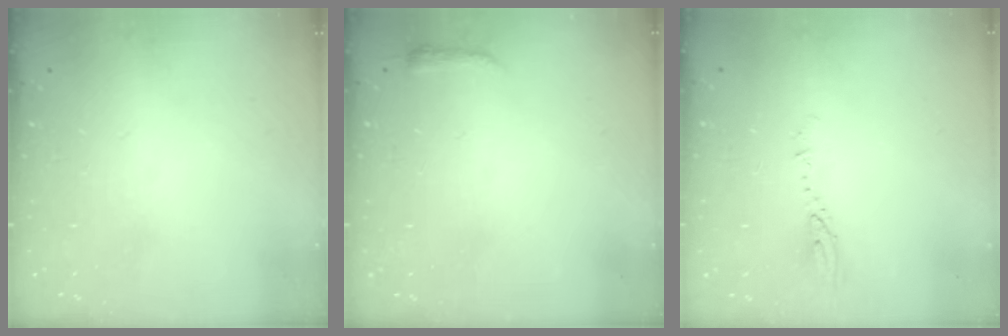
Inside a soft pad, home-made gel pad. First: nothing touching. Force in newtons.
{"total": 3.6, "press": 3.5, "slide": 0.6}
{"total": 3.5, "press": 3.4, "slide": 0.3}